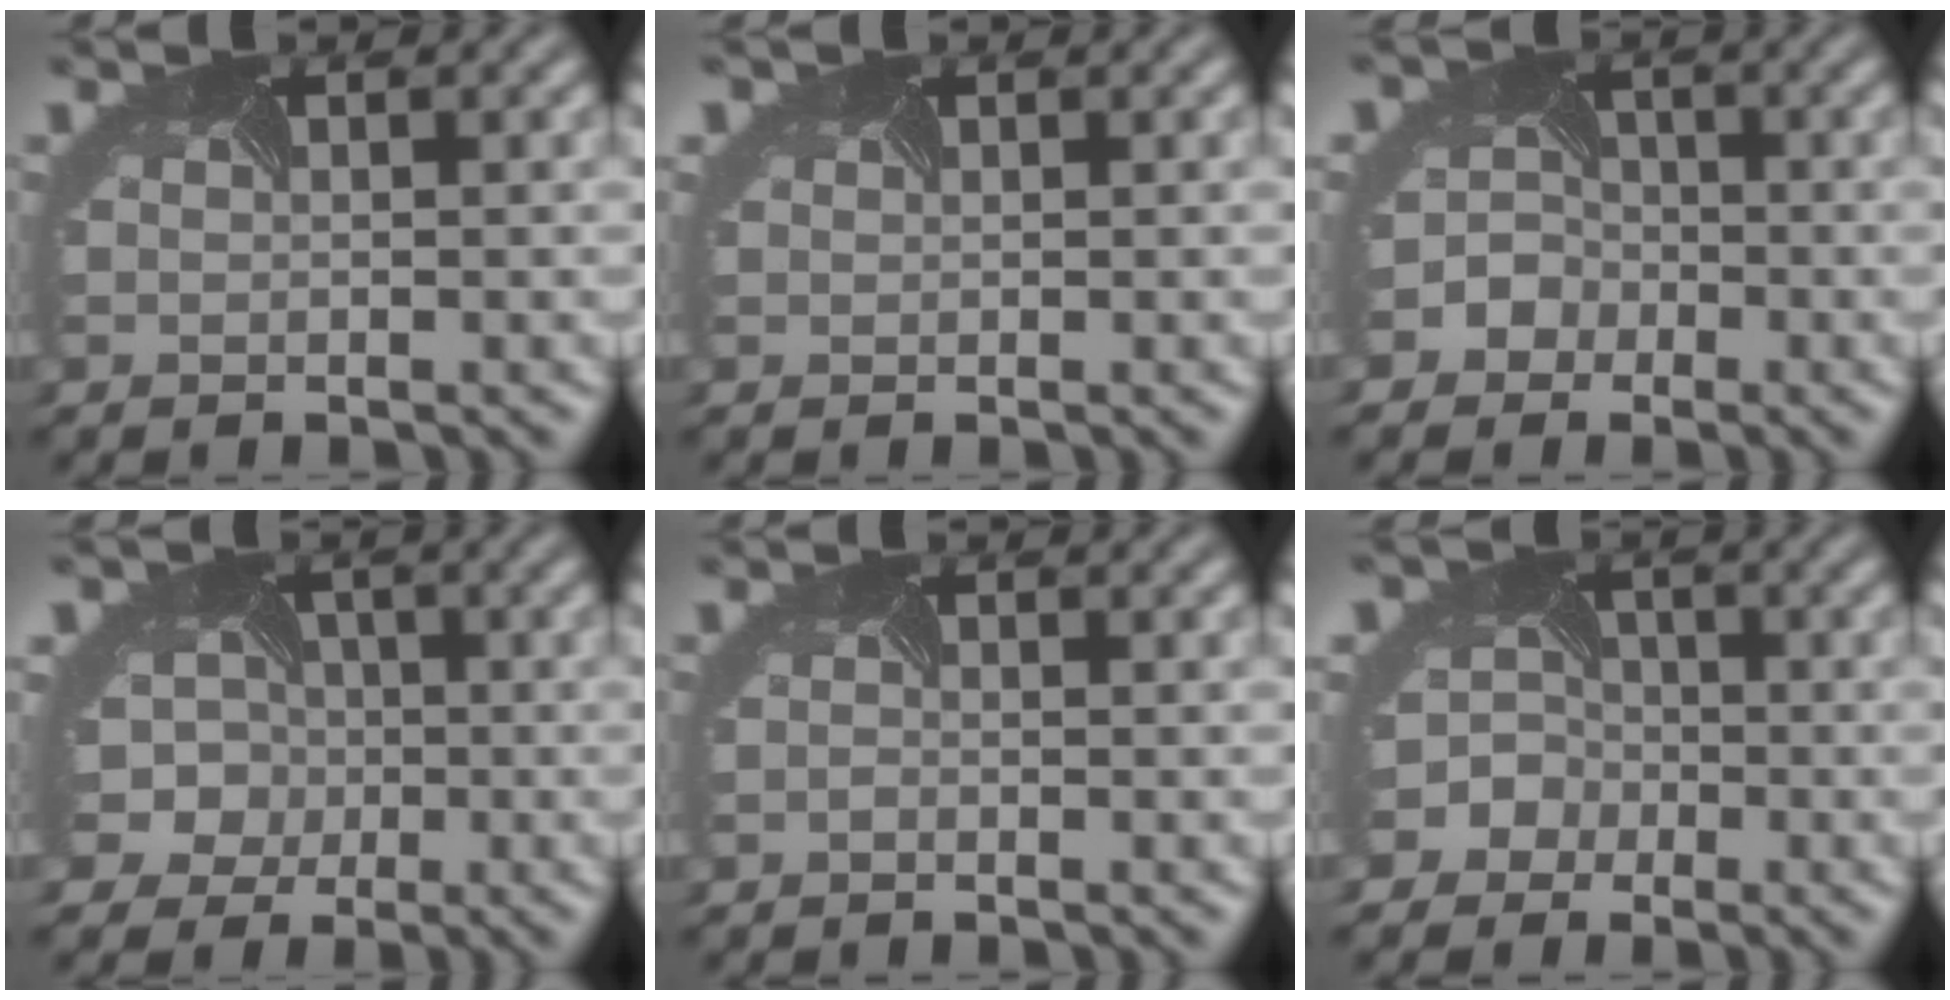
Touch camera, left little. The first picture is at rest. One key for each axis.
{"total": 1.2, "fx": 0.6, "fy": 0.9, "fz": 0.5, "tx": -0.002, "ty": 0.013, "tz": -0.005}
{"total": 4.8, "fx": -1.9, "fy": 4.4, "fz": 0.5, "tx": 0.003, "ty": 0.017, "tz": -0.059}
{"total": 9.2, "fx": -0.2, "fy": 8.6, "fz": 3.2, "tx": -0.073, "ty": 0.023, "tz": -0.055}
{"total": 0.6, "fx": -0.3, "fy": -0.2, "fz": -0.4, "tx": -0.004, "ty": -0.002, "tz": -0.009}
{"total": 6.5, "fx": -2.3, "fy": 6.0, "fz": 1.2, "tx": -0.025, "ty": 0.013, "tz": -0.073}